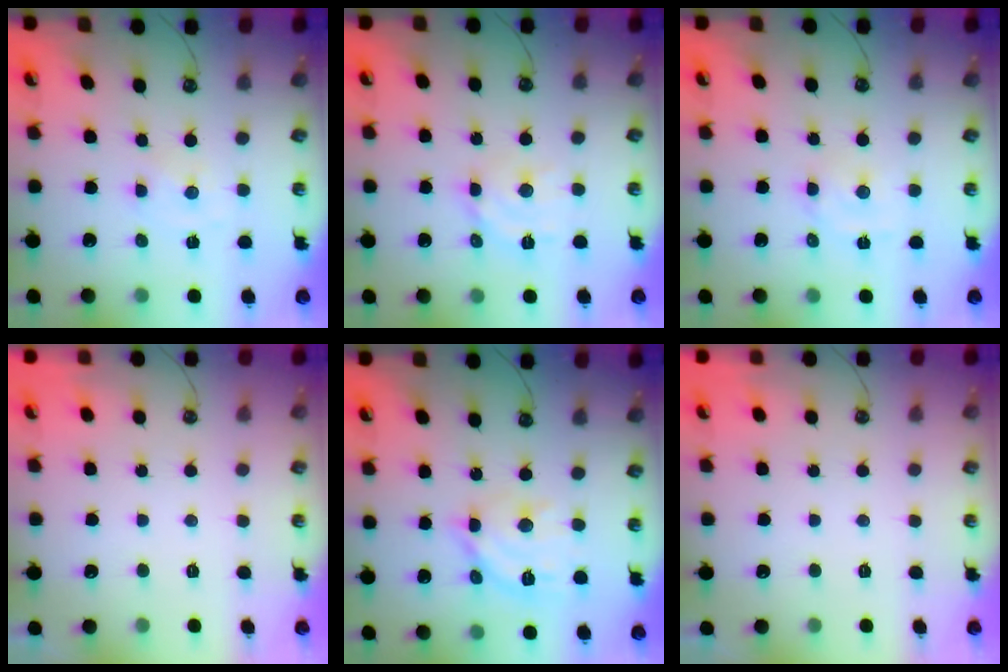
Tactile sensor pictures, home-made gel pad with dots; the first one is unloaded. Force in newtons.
{"total": 10.1, "press": 10.1, "slide": 0.7}
{"total": 2.7, "press": 2.7, "slide": 0.1}
{"total": 0.0}
{"total": 14.5, "press": 14.4, "slide": 1.3}
{"total": 0.0}